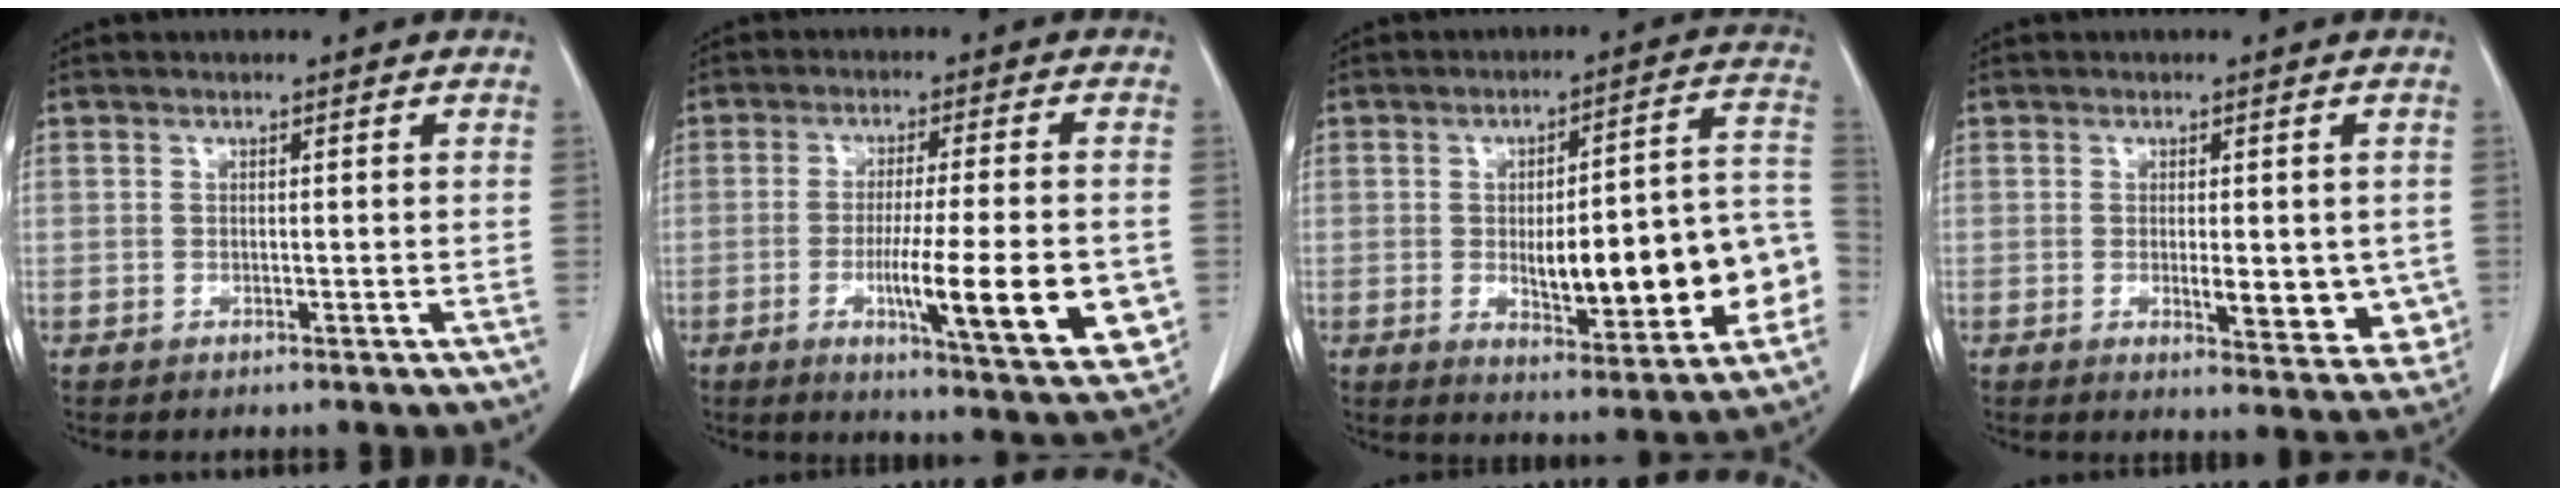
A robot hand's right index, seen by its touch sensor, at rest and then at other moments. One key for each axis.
{"total": 16.2, "fx": -3.6, "fy": 1.7, "fz": 15.8, "tx": -0.191, "ty": -0.025, "tz": -0.045}
{"total": 19.3, "fx": -3.5, "fy": 4.6, "fz": 18.4, "tx": -0.197, "ty": 0.031, "tz": -0.028}
{"total": 8.4, "fx": -1.3, "fy": 3.3, "fz": 7.6, "tx": -0.081, "ty": -0.014, "tz": -0.015}